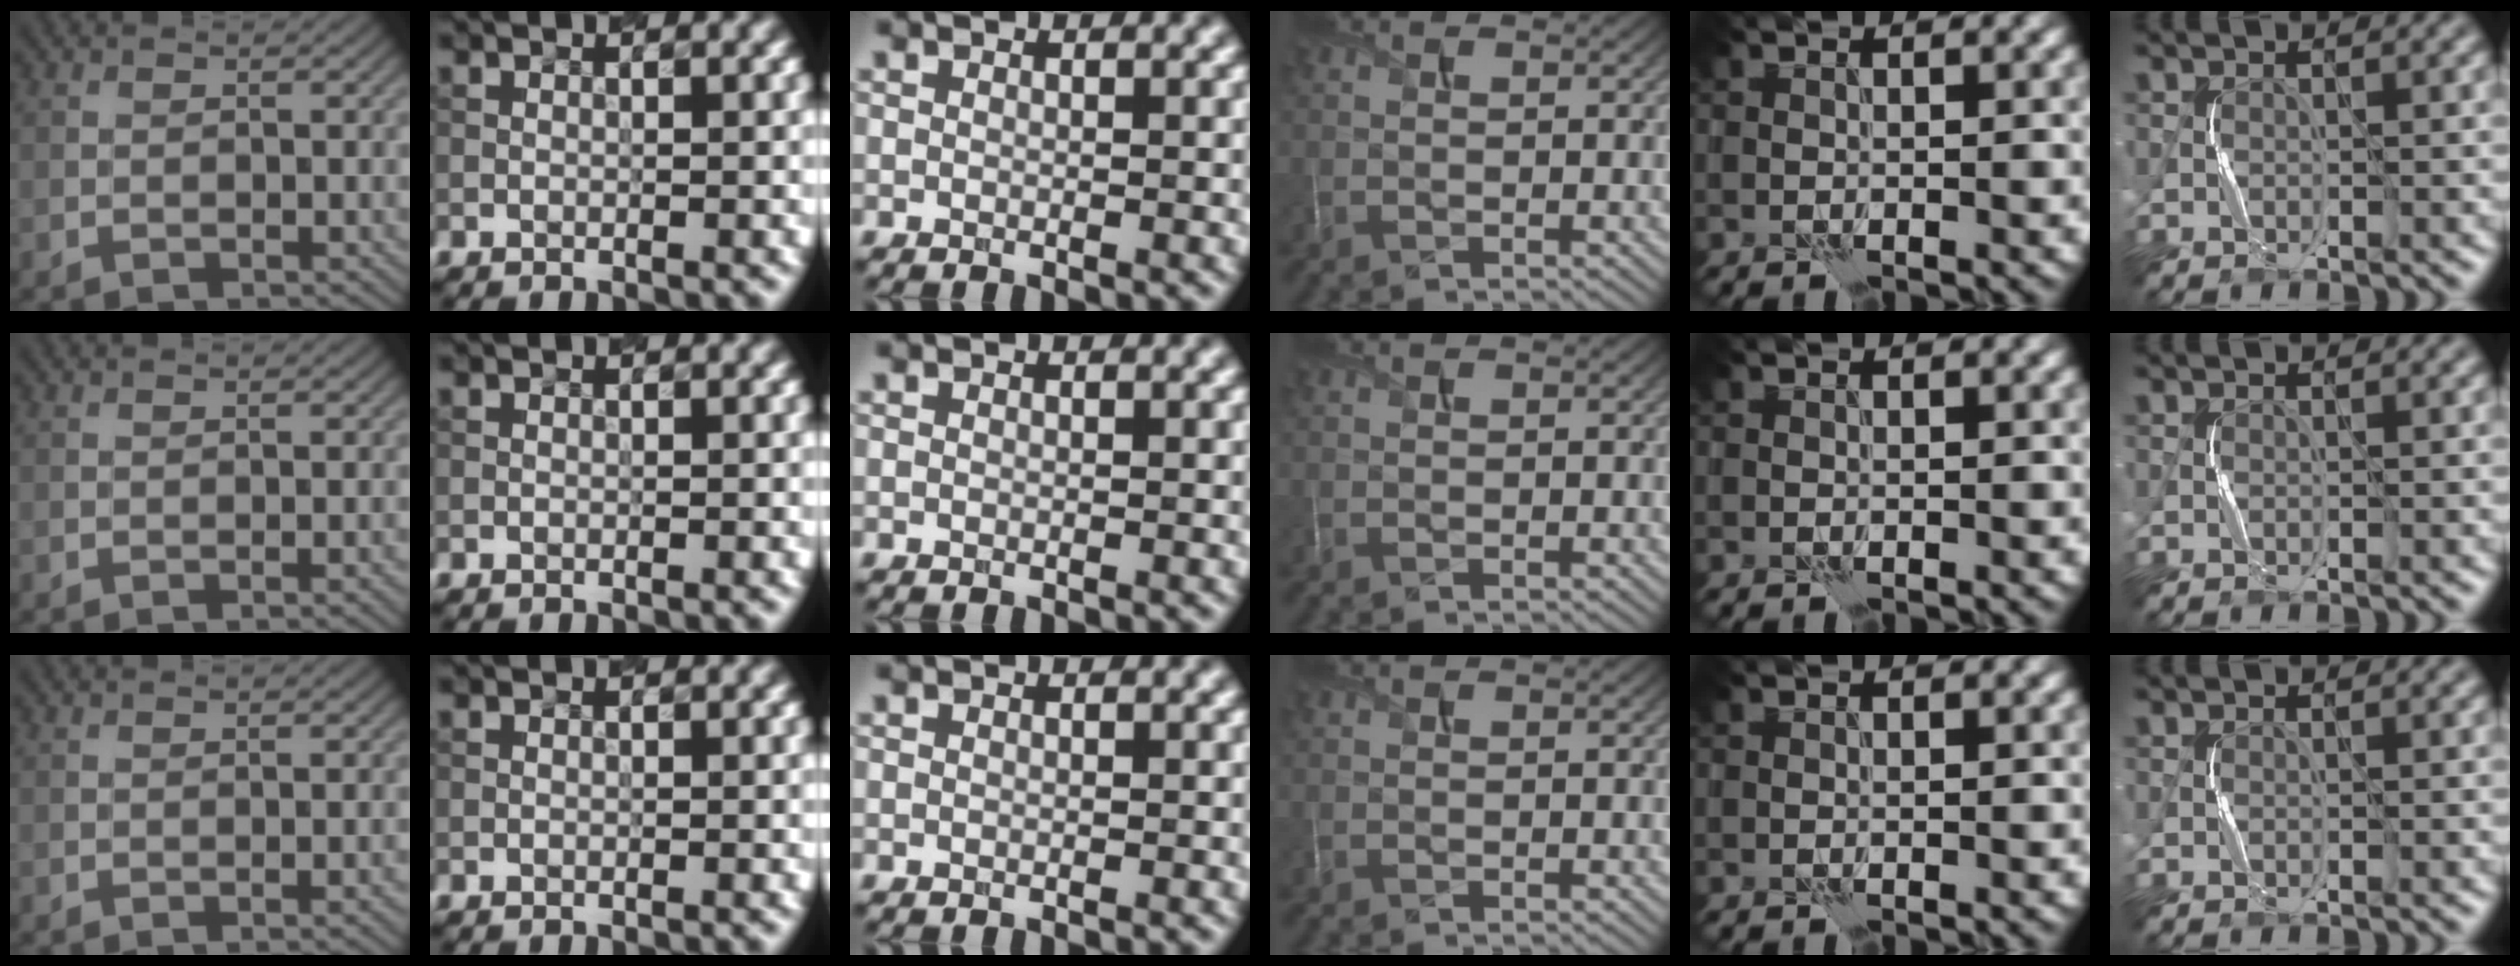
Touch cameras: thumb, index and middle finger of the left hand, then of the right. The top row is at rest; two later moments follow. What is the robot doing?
{"motion": "squeeze", "object": "paper clamp"}